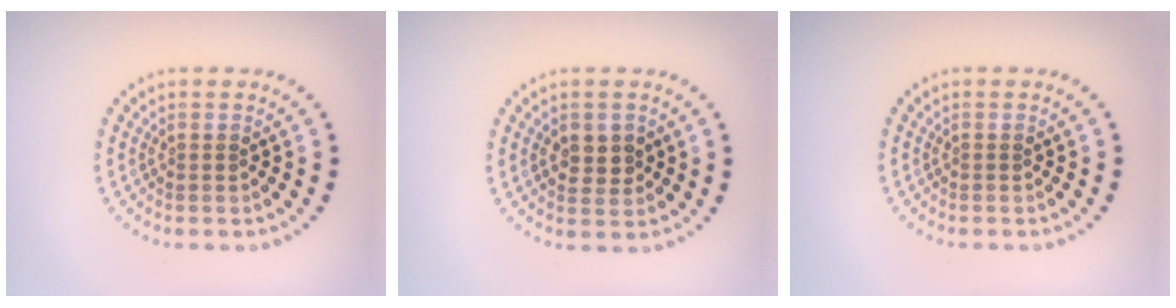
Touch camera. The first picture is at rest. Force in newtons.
{"total": 2.5, "press": 2.4, "slide": 0.5}
{"total": 0.0}